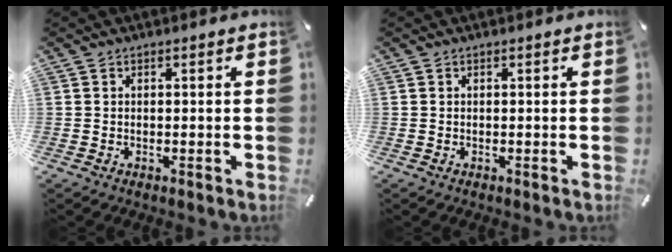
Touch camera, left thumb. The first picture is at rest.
{"total": 0.0}